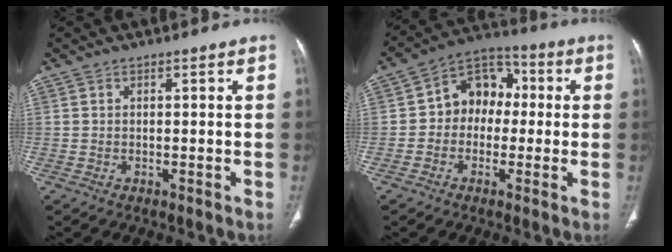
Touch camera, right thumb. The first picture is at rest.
{"total": 10.5, "force": [-0.1, 8.3, 6.5], "torque": [-0.062, 0.037, -0.018]}